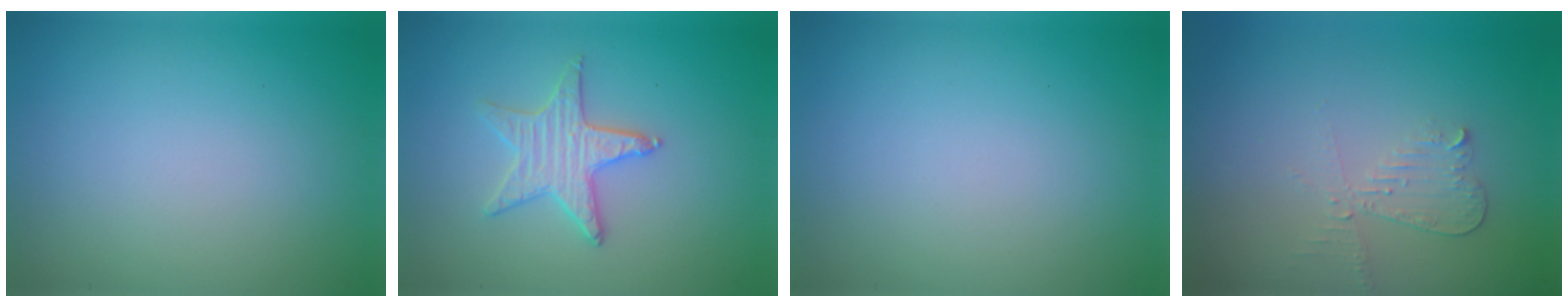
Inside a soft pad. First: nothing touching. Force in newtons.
{"total": 2.4, "press": 2.4, "slide": 0.2}
{"total": 0.0}
{"total": 2.1, "press": 2.1, "slide": 0.2}